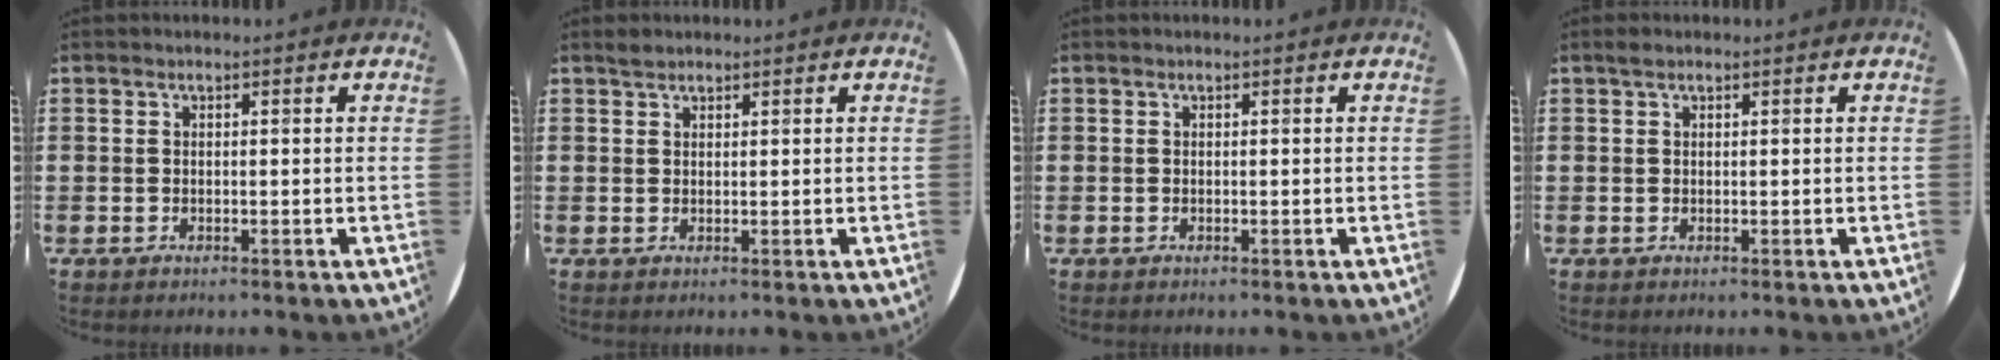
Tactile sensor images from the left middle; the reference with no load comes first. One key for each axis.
{"total": 1.1, "fx": 1.1, "fy": 0.4, "fz": 0.2, "tx": 0.002, "ty": -0.001, "tz": 0.019}
{"total": 0.0}
{"total": 0.7, "fx": 0.5, "fy": 0.3, "fz": 0.3, "tx": 0.001, "ty": 0.000, "tz": 0.008}